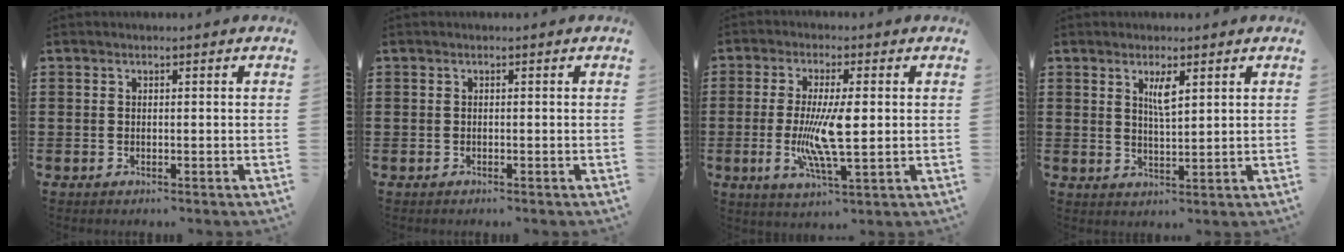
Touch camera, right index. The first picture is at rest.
{"total": 0.0}
{"total": 8.7, "force": [-0.4, 2.0, 8.5], "torque": [-0.178, -0.016, -0.012]}
{"total": 3.2, "force": [1.6, 0.7, 2.7], "torque": [-0.049, 0.001, 0.025]}